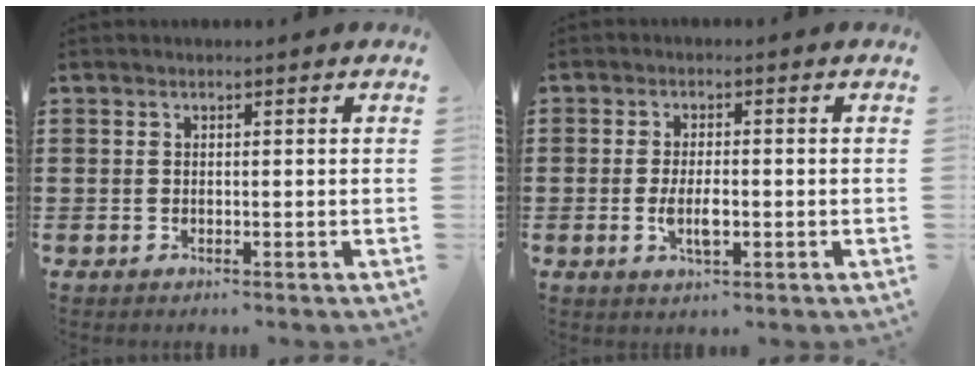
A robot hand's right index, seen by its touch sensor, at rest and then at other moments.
{"total": 4.5, "force": [-1.0, 1.6, 4.1], "torque": [-0.069, -0.003, -0.020]}